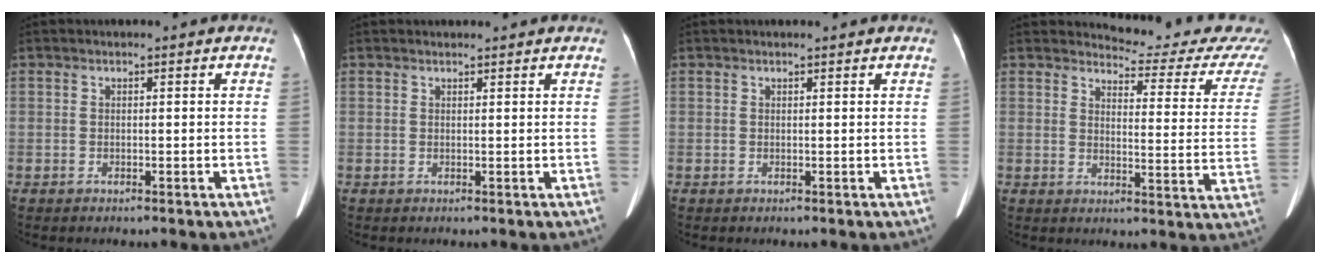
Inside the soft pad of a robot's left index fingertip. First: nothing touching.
{"total": 2.1, "force": [2.0, 0.3, 0.4], "torque": [-0.012, 0.016, 0.027]}
{"total": 2.0, "force": [1.9, 0.2, 0.5], "torque": [-0.010, 0.012, 0.021]}
{"total": 16.1, "force": [15.9, 1.0, 2.4], "torque": [-0.013, -0.112, 0.157]}